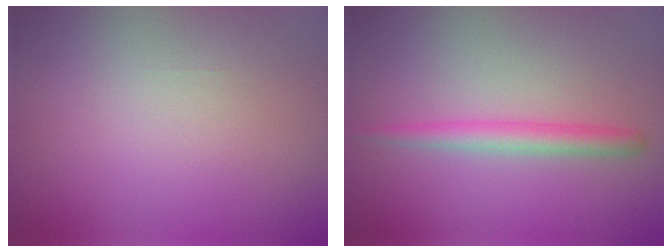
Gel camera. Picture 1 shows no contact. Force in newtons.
{"total": 2.2, "press": 2.2, "slide": 0.2}